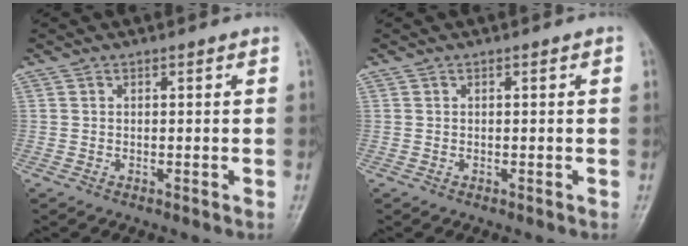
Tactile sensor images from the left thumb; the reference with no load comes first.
{"total": 0.0}